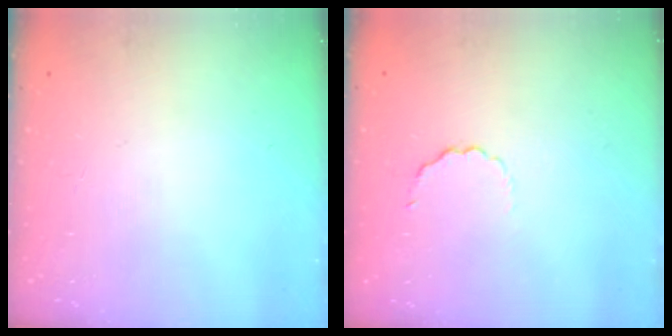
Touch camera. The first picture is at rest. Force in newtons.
{"total": 2.6, "press": 2.5, "slide": 0.8}